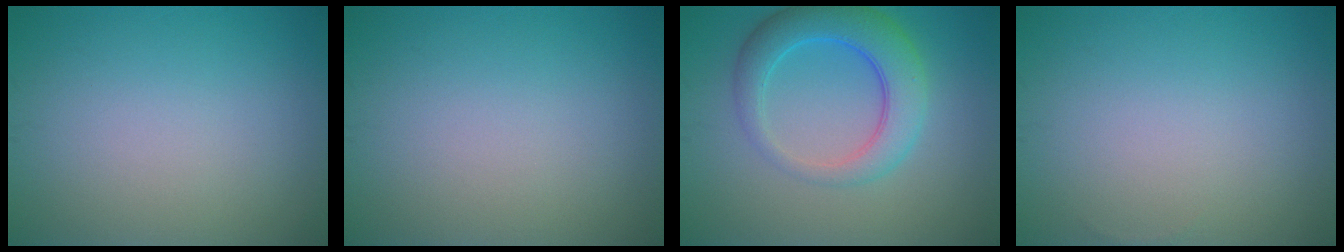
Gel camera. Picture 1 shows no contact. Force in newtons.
{"total": 0.0}
{"total": 5.6, "press": 5.6, "slide": 0.2}
{"total": 0.0}